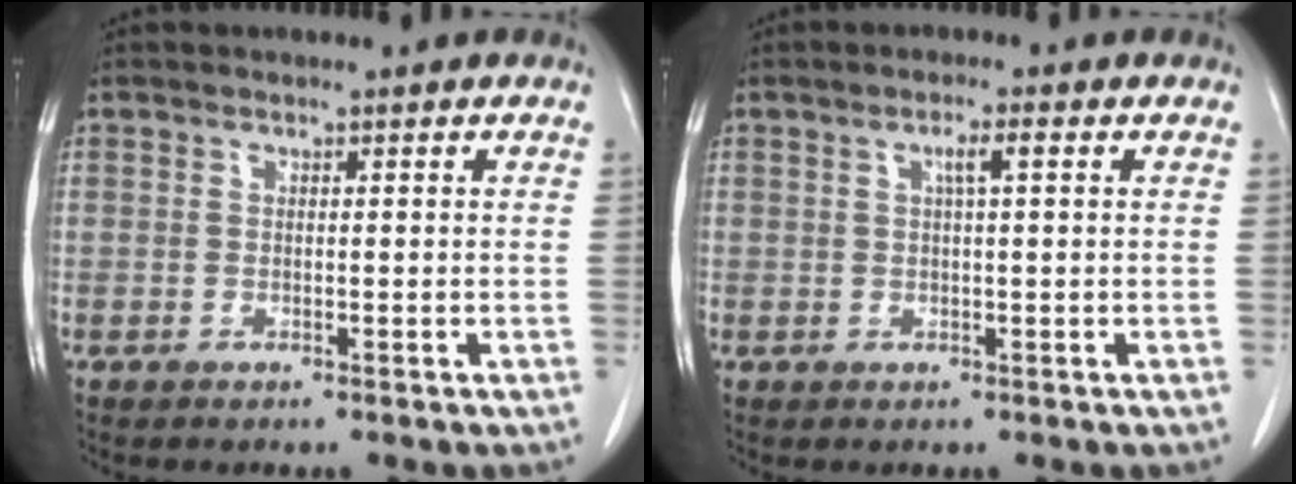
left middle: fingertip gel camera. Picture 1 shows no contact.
{"total": 2.0, "force": [0.6, 0.1, 1.9], "torque": [-0.033, 0.004, 0.011]}